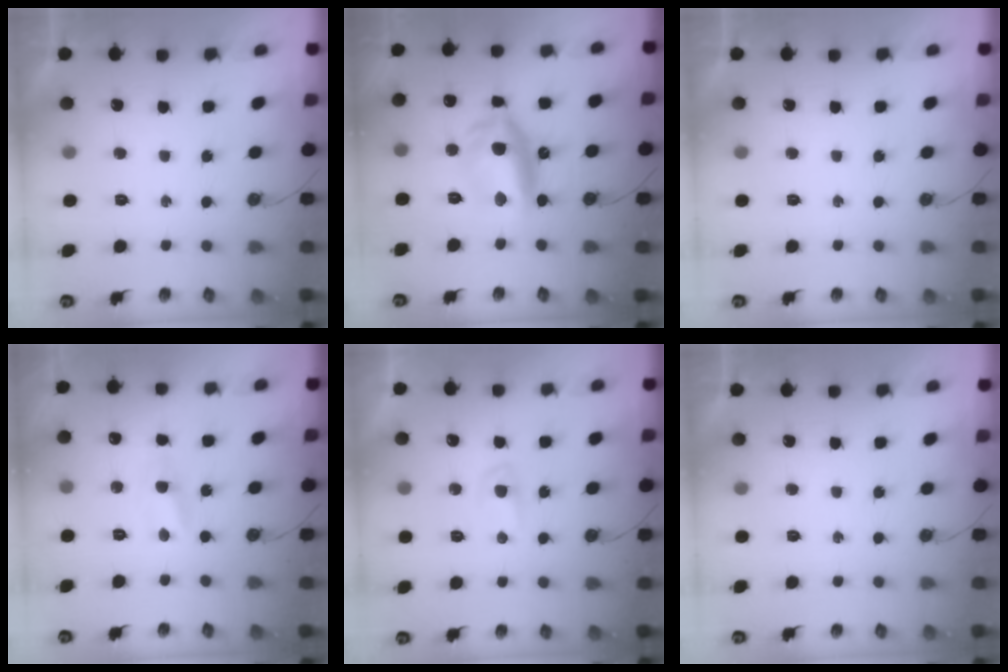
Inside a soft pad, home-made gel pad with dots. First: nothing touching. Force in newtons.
{"total": 12.0, "press": 11.8, "slide": 2.0}
{"total": 0.0}
{"total": 2.7, "press": 2.7, "slide": 0.2}
{"total": 2.7, "press": 2.6, "slide": 0.4}
{"total": 0.0}